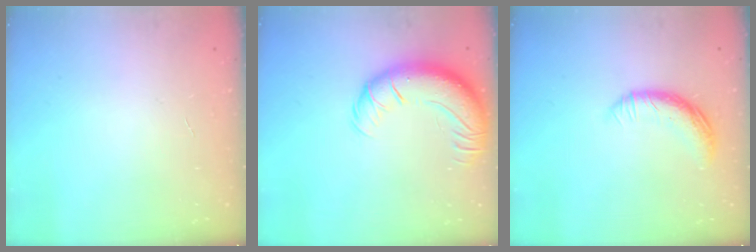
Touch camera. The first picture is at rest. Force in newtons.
{"total": 13.9, "press": 13.5, "slide": 3.3}
{"total": 10.1, "press": 10.1, "slide": 0.8}